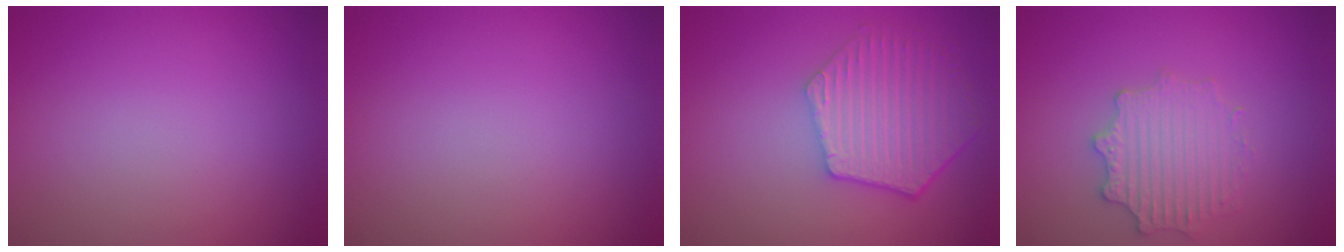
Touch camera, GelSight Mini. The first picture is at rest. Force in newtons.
{"total": 0.0}
{"total": 5.7, "press": 4.7, "slide": 3.3}
{"total": 2.9, "press": 2.9, "slide": 0.2}